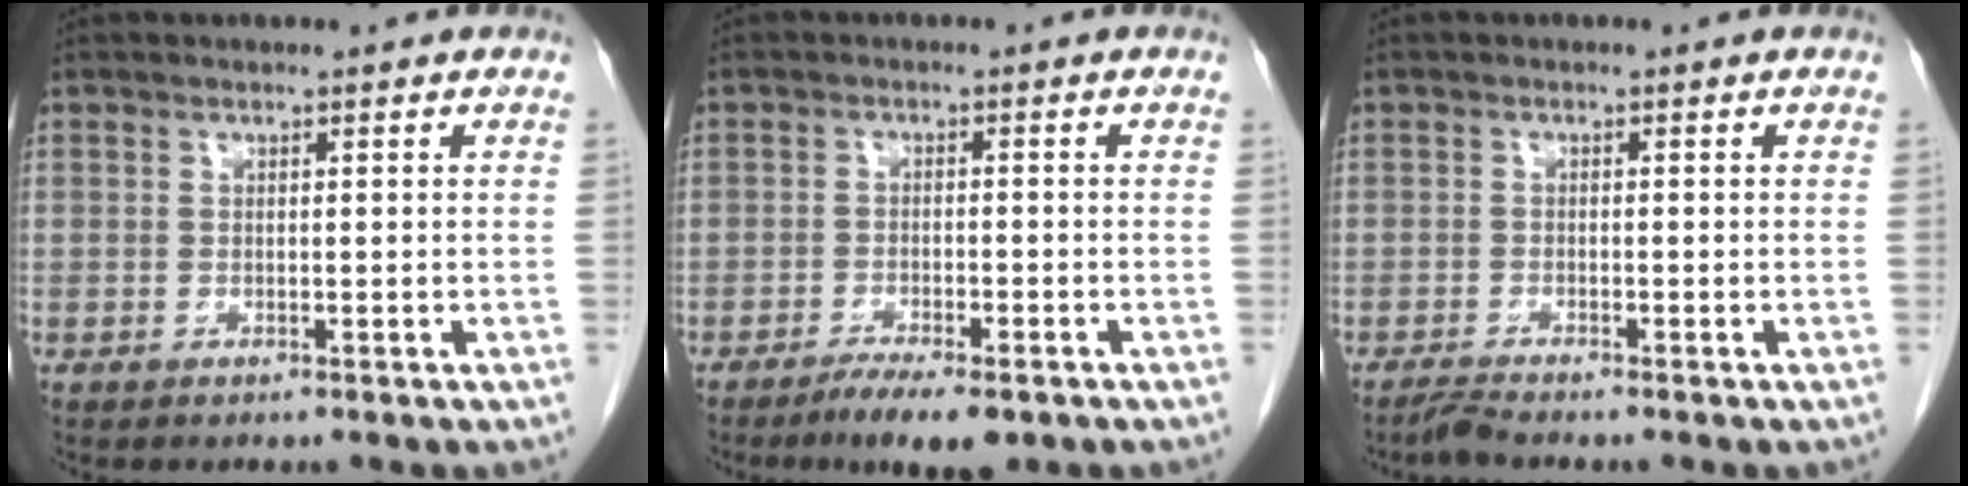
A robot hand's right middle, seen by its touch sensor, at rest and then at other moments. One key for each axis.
{"total": 6.1, "fx": -4.2, "fy": 1.3, "fz": 4.2, "tx": -0.063, "ty": -0.010, "tz": -0.062}
{"total": 1.6, "fx": -1.5, "fy": -0.4, "fz": 0.5, "tx": -0.017, "ty": -0.006, "tz": -0.032}